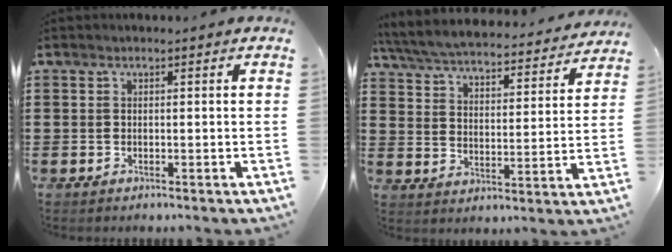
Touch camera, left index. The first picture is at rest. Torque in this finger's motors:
{"motor_torque": [0.00, -2.14, -0.31, 0.07]}